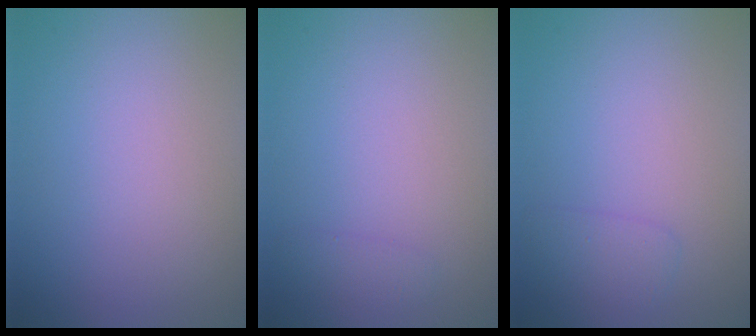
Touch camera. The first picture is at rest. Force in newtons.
{"total": 0.8, "press": 0.8, "slide": 0.0}
{"total": 1.5, "press": 1.5, "slide": 0.1}